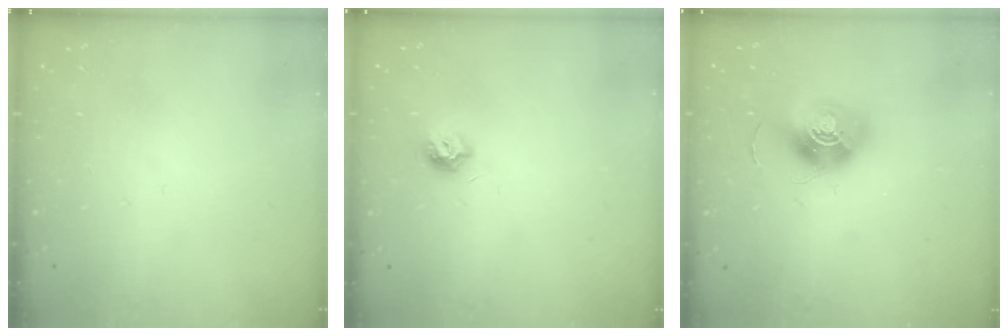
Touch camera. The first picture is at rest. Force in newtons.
{"total": 7.4, "press": 7.4, "slide": 0.9}
{"total": 13.5, "press": 13.5, "slide": 0.6}